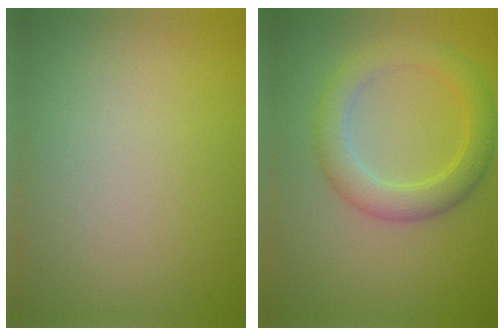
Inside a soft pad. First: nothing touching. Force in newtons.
{"total": 3.9, "press": 3.9, "slide": 0.1}